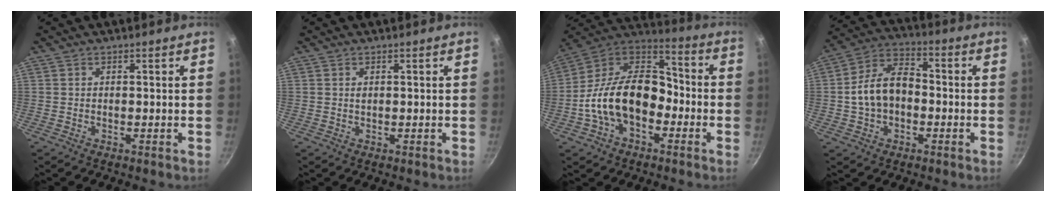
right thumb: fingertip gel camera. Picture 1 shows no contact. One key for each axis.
{"total": 0.7, "fx": 0.2, "fy": 0.5, "fz": 0.5, "tx": -0.007, "ty": 0.001, "tz": 0.005}
{"total": 19.4, "fx": -4.7, "fy": 12.8, "fz": 13.8, "tx": -0.209, "ty": 0.060, "tz": -0.102}
{"total": 11.5, "fx": -1.2, "fy": 7.8, "fz": 8.3, "tx": -0.125, "ty": 0.039, "tz": -0.032}